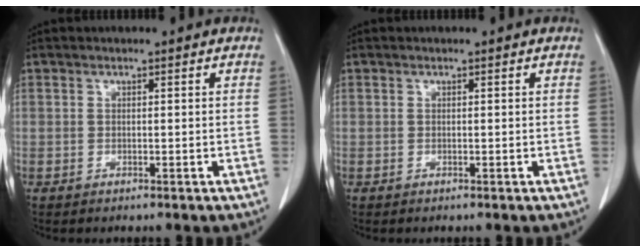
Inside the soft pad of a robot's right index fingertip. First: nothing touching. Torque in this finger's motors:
{"motor_torque": [0.00, 0.00, 0.00, 0.00]}